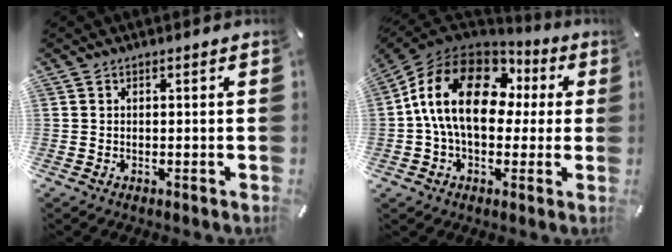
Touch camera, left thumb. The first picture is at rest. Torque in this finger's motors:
{"motor_torque": [1.10, 1.21, 2.77, 0.00, 0.76]}